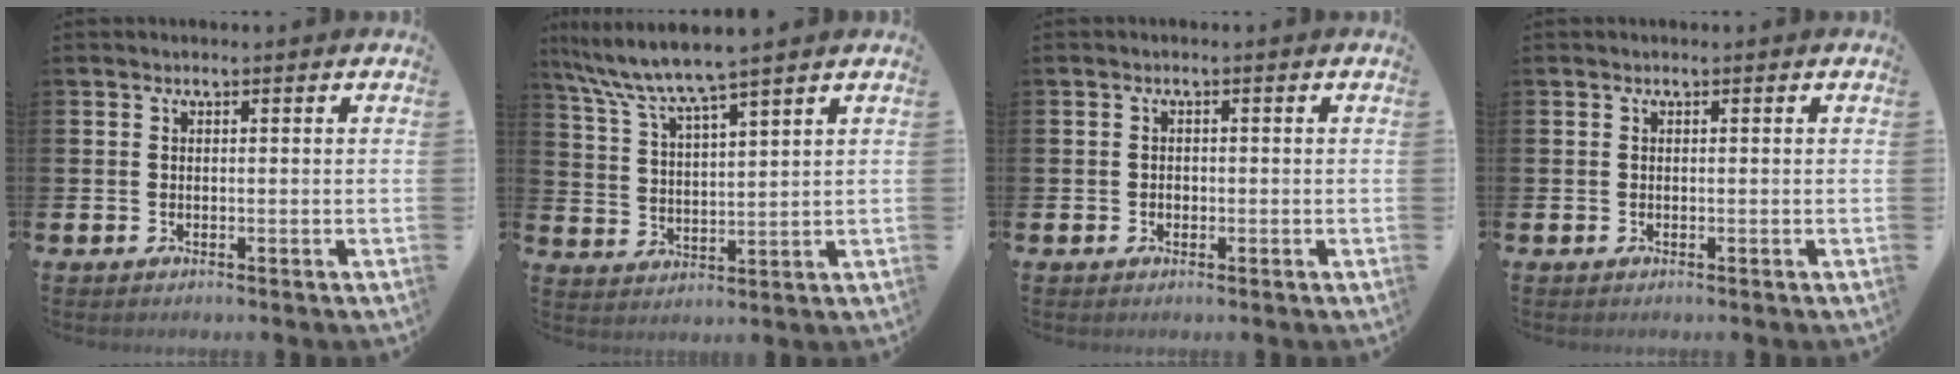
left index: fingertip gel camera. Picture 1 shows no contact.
{"total": 7.3, "force": [6.6, -0.1, 3.0], "torque": [-0.083, -0.032, 0.114]}
{"total": 0.8, "force": [-0.2, 0.7, 0.3], "torque": [-0.002, 0.002, -0.006]}
{"total": 0.0}